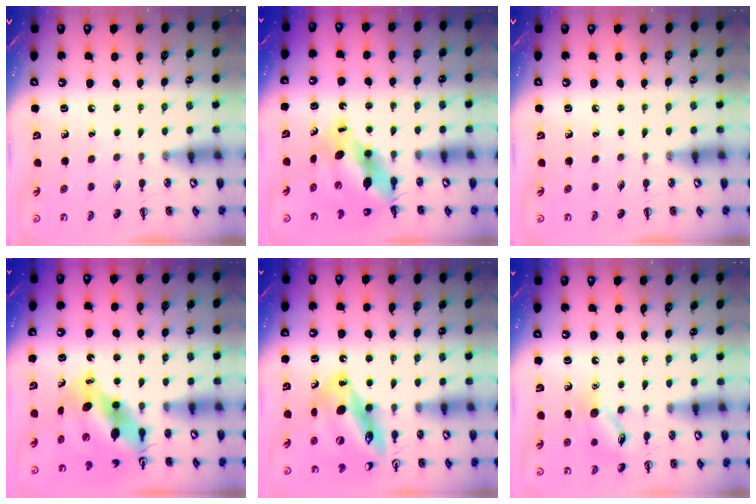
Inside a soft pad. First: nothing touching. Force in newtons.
{"total": 9.9, "press": 9.5, "slide": 2.6}
{"total": 0.0}
{"total": 10.6, "press": 10.2, "slide": 3.0}
{"total": 16.9, "press": 16.3, "slide": 4.5}
{"total": 10.9, "press": 10.9, "slide": 0.5}